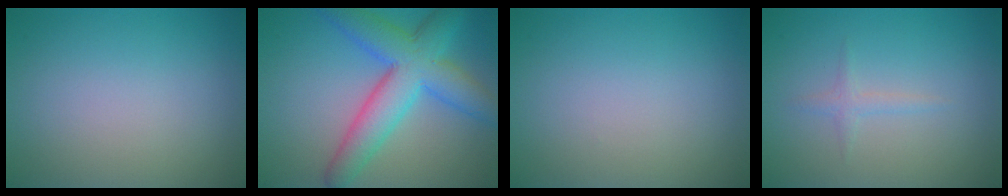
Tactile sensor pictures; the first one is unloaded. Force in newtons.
{"total": 7.9, "press": 7.9, "slide": 0.1}
{"total": 0.0}
{"total": 1.0, "press": 1.0, "slide": 0.1}